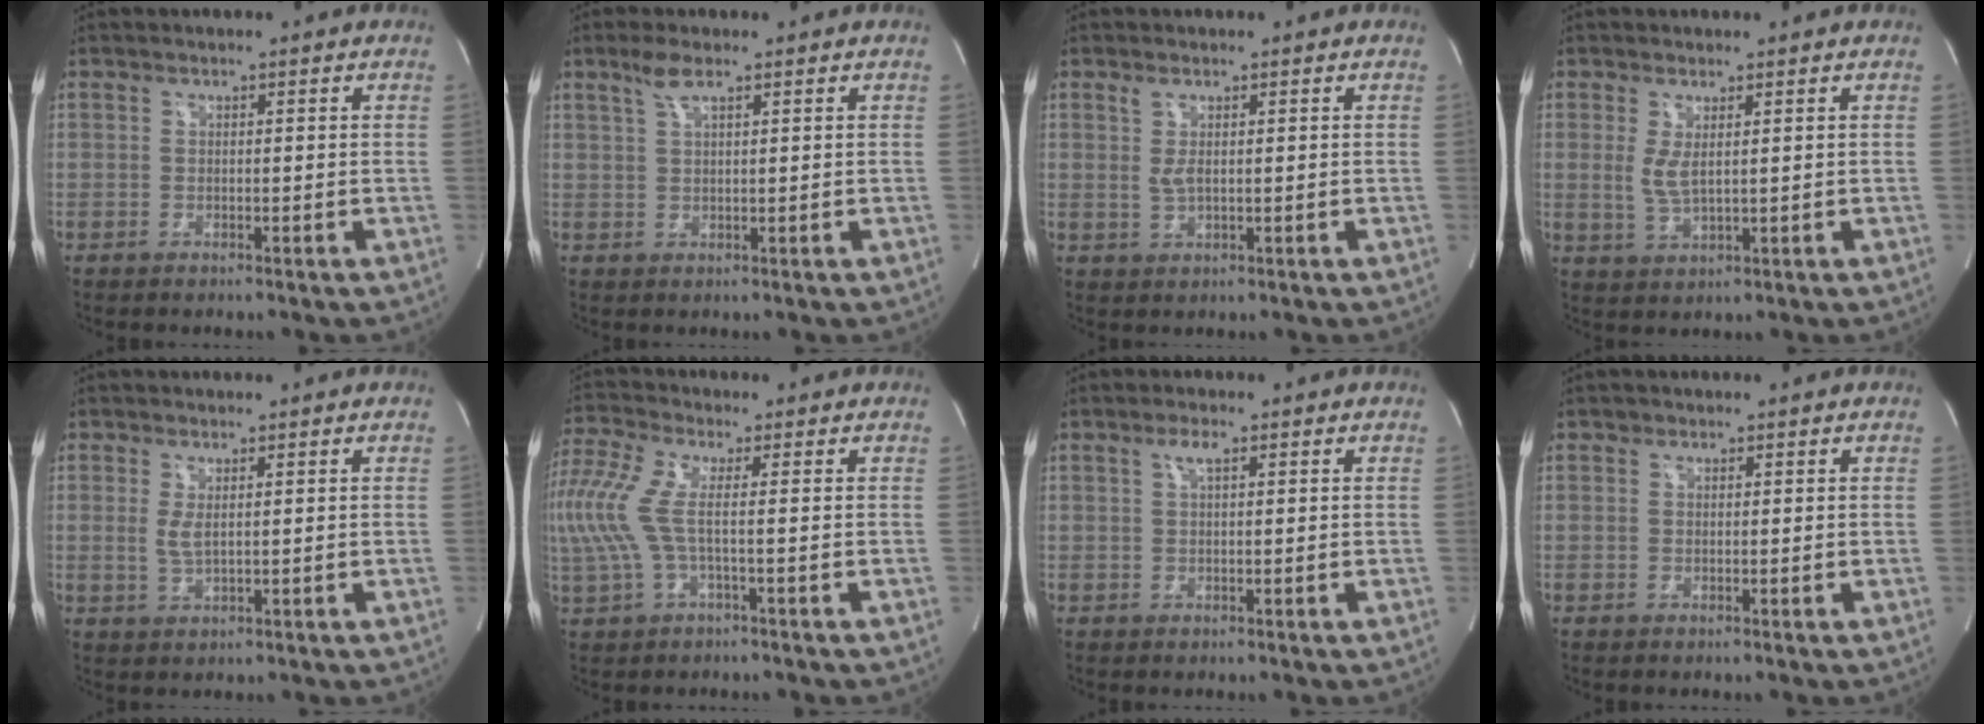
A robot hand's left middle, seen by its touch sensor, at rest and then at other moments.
{"total": 2.8, "force": [1.9, 0.4, 2.1], "torque": [-0.051, 0.006, 0.041]}
{"total": 2.1, "force": [0.6, 0.6, 1.9], "torque": [-0.045, -0.001, 0.017]}
{"total": 3.3, "force": [0.8, 0.8, 3.1], "torque": [-0.071, -0.007, 0.025]}
{"total": 2.3, "force": [0.5, 0.6, 2.1], "torque": [-0.049, -0.007, 0.017]}
{"total": 10.3, "force": [0.0, 3.2, 9.8], "torque": [-0.260, 0.024, -0.003]}
{"total": 1.8, "force": [0.8, 0.3, 1.5], "torque": [-0.033, 0.004, 0.015]}
{"total": 0.5, "force": [0.4, 0.4, 0.0], "torque": [0.001, 0.000, 0.004]}